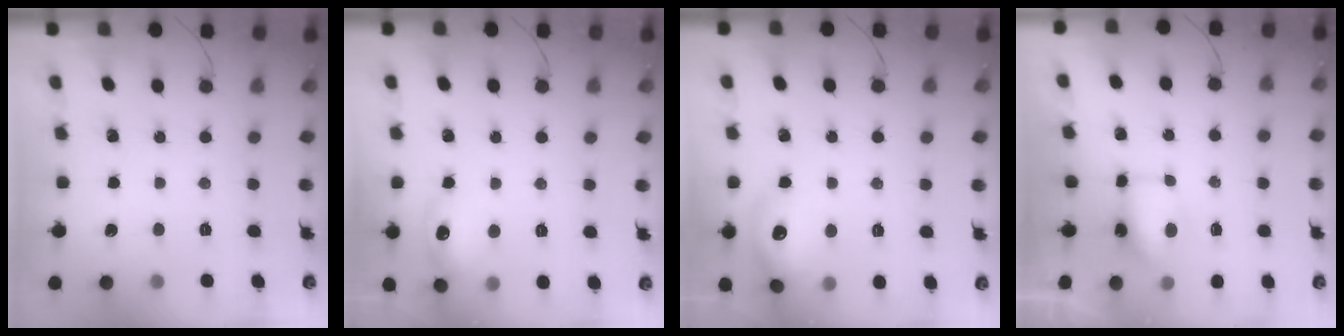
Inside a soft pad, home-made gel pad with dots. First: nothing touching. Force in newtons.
{"total": 10.6, "press": 10.6, "slide": 0.8}
{"total": 13.5, "press": 13.4, "slide": 0.9}
{"total": 6.6, "press": 6.6, "slide": 0.2}